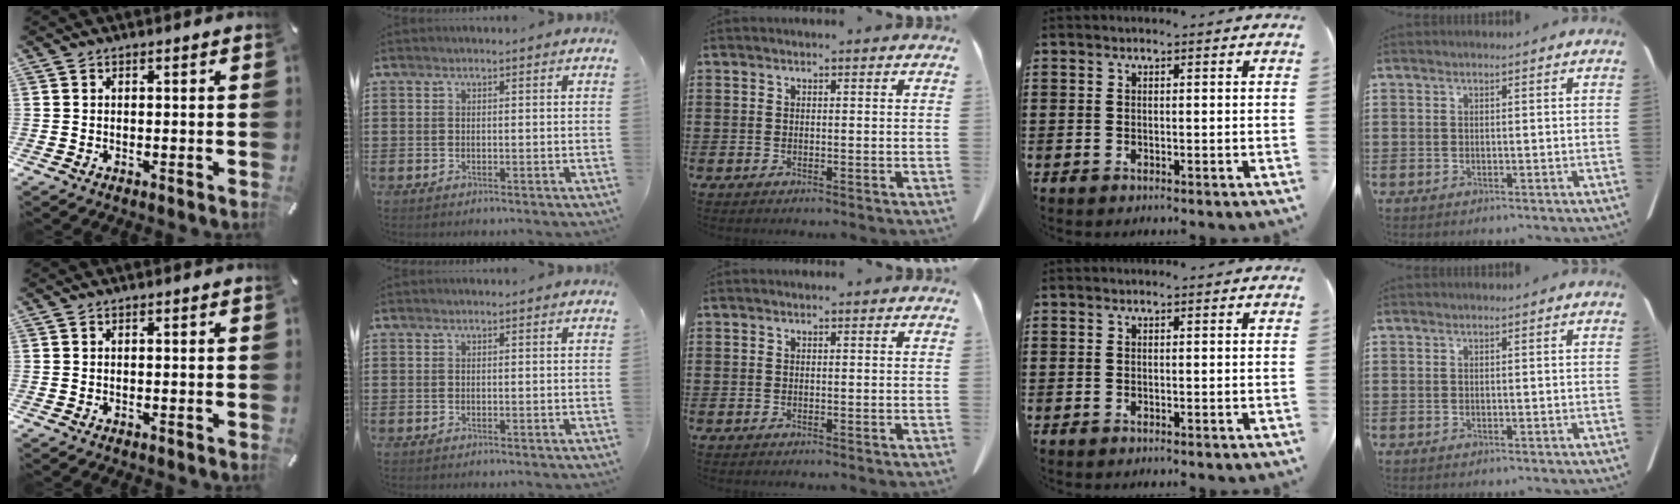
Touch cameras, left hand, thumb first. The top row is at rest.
{}